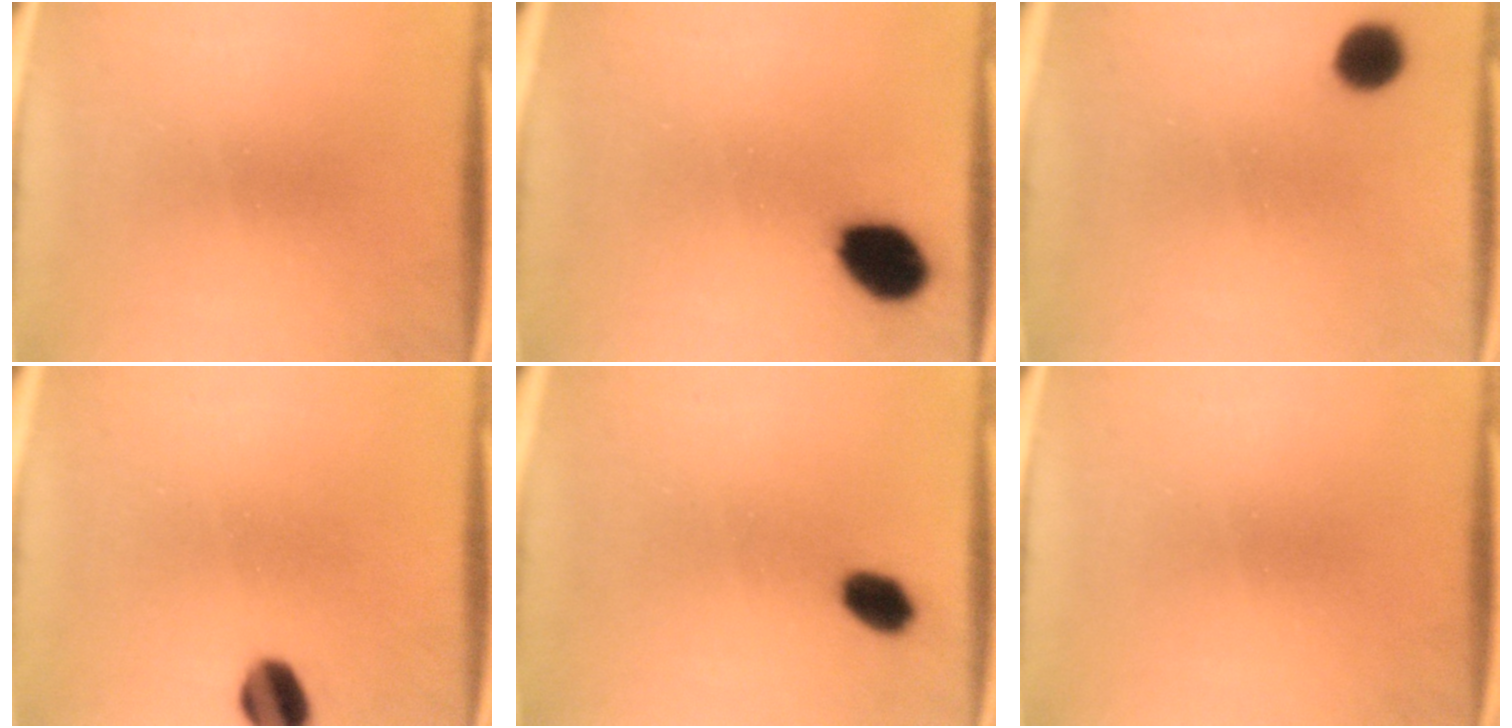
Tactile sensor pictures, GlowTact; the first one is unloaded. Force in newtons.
{"total": 9.8}
{"total": 5.1}
{"total": 6.3}
{"total": 4.6}
{"total": 0.0}